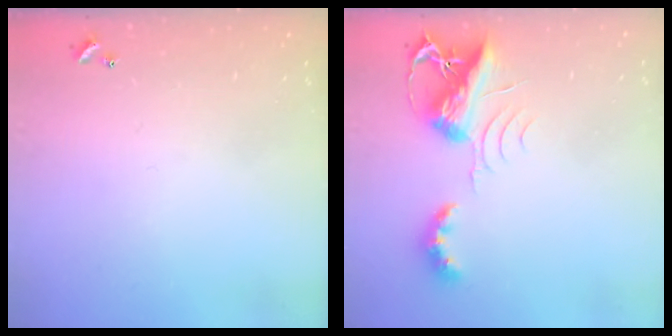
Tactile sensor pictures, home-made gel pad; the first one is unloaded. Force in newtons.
{"total": 7.7, "press": 7.7, "slide": 0.5}